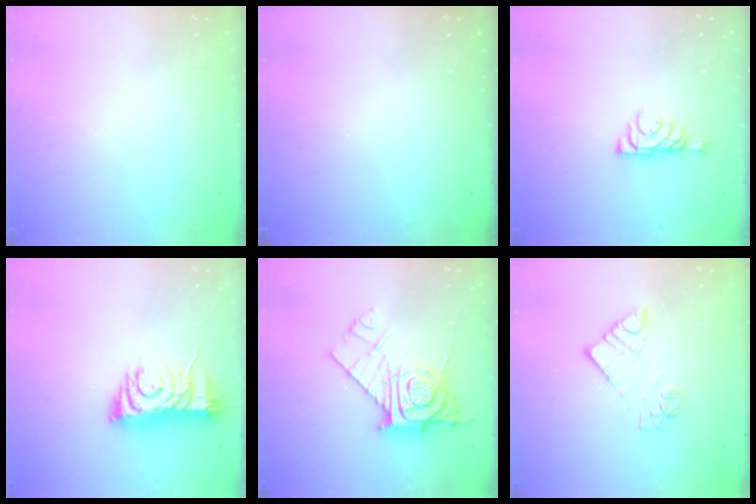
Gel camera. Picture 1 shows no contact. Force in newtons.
{"total": 0.0}
{"total": 6.0, "press": 6.0, "slide": 0.7}
{"total": 7.6, "press": 7.5, "slide": 1.2}
{"total": 12.4, "press": 12.3, "slide": 0.9}
{"total": 9.4, "press": 9.4, "slide": 0.7}